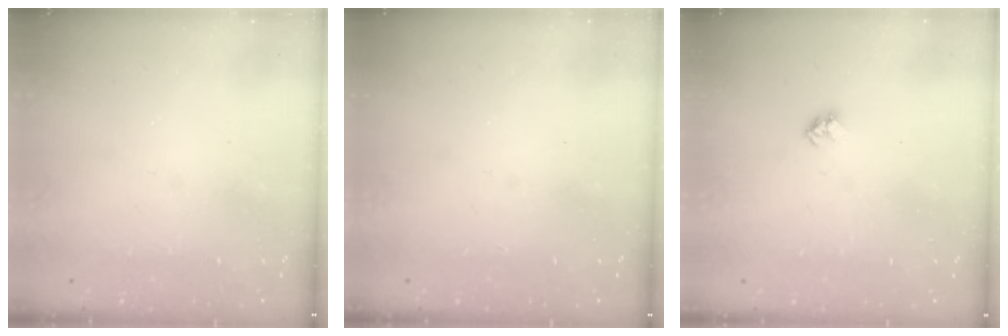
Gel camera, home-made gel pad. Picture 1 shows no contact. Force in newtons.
{"total": 1.1, "press": 1.1, "slide": 0.1}
{"total": 2.4, "press": 2.4, "slide": 0.2}